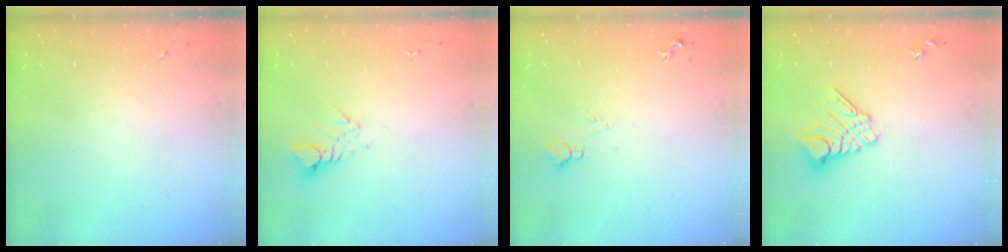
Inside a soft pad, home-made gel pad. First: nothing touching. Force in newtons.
{"total": 3.7, "press": 3.7, "slide": 0.2}
{"total": 4.6, "press": 4.6, "slide": 0.6}
{"total": 11.6, "press": 11.6, "slide": 1.2}